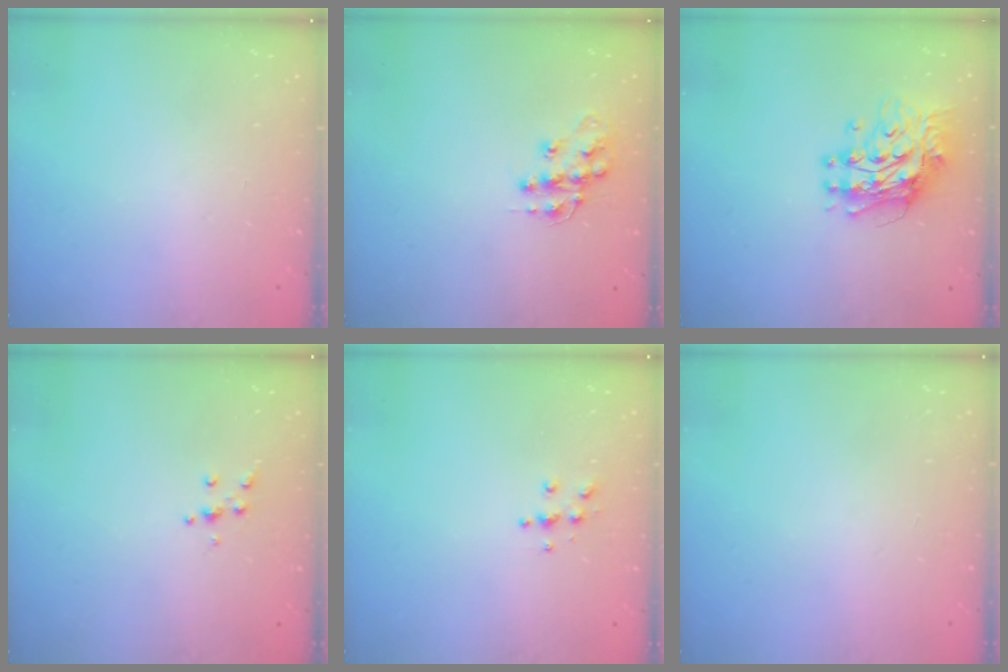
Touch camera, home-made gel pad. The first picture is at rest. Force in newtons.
{"total": 11.6, "press": 11.5, "slide": 0.8}
{"total": 12.2, "press": 12.2, "slide": 1.0}
{"total": 4.5, "press": 4.5, "slide": 0.5}
{"total": 4.9, "press": 4.9, "slide": 0.5}
{"total": 0.0}